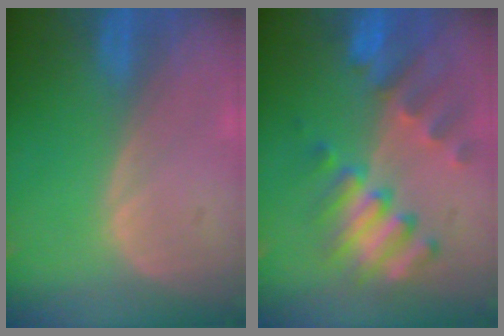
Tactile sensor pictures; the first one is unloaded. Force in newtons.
{"total": 9.8, "press": 8.7, "slide": 4.7}